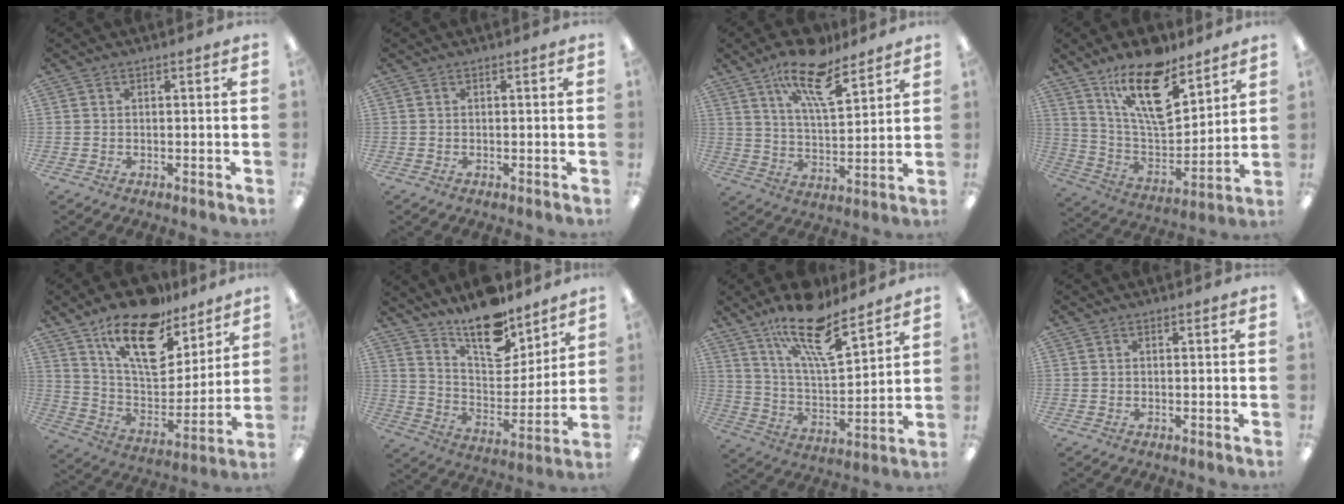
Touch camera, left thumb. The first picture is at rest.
{"total": 0.0}
{"total": 15.9, "force": [10.9, 5.6, 10.1], "torque": [-0.171, -0.052, 0.183]}
{"total": 18.3, "force": [12.2, 7.2, 11.5], "torque": [-0.203, -0.070, 0.211]}
{"total": 21.1, "force": [13.8, 9.2, 13.0], "torque": [-0.224, -0.078, 0.242]}
{"total": 15.3, "force": [12.5, 6.0, 6.4], "torque": [-0.106, -0.094, 0.224]}
{"total": 18.5, "force": [13.3, 6.0, 11.5], "torque": [-0.194, -0.078, 0.224]}
{"total": 0.0}